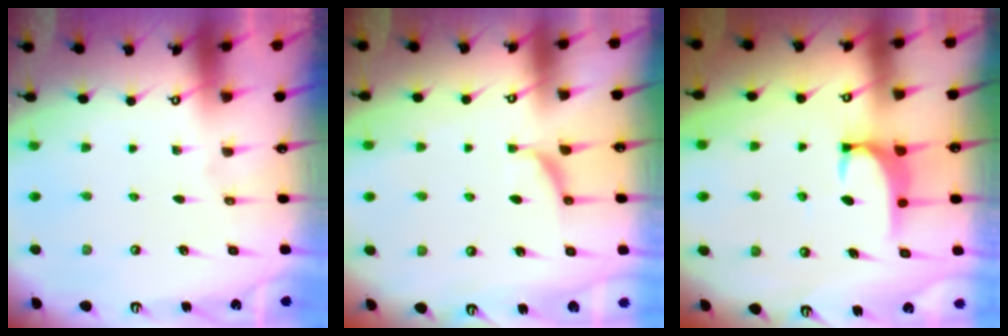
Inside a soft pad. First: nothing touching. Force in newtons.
{"total": 1.0, "press": 0.7, "slide": 0.7}
{"total": 2.5, "press": 2.4, "slide": 0.6}